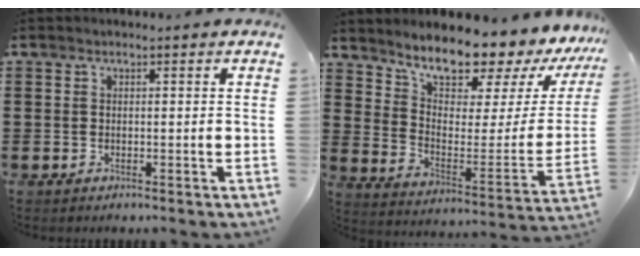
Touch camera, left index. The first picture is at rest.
{"total": 9.1, "force": [8.6, 1.8, 2.3], "torque": [-0.062, -0.086, 0.144]}